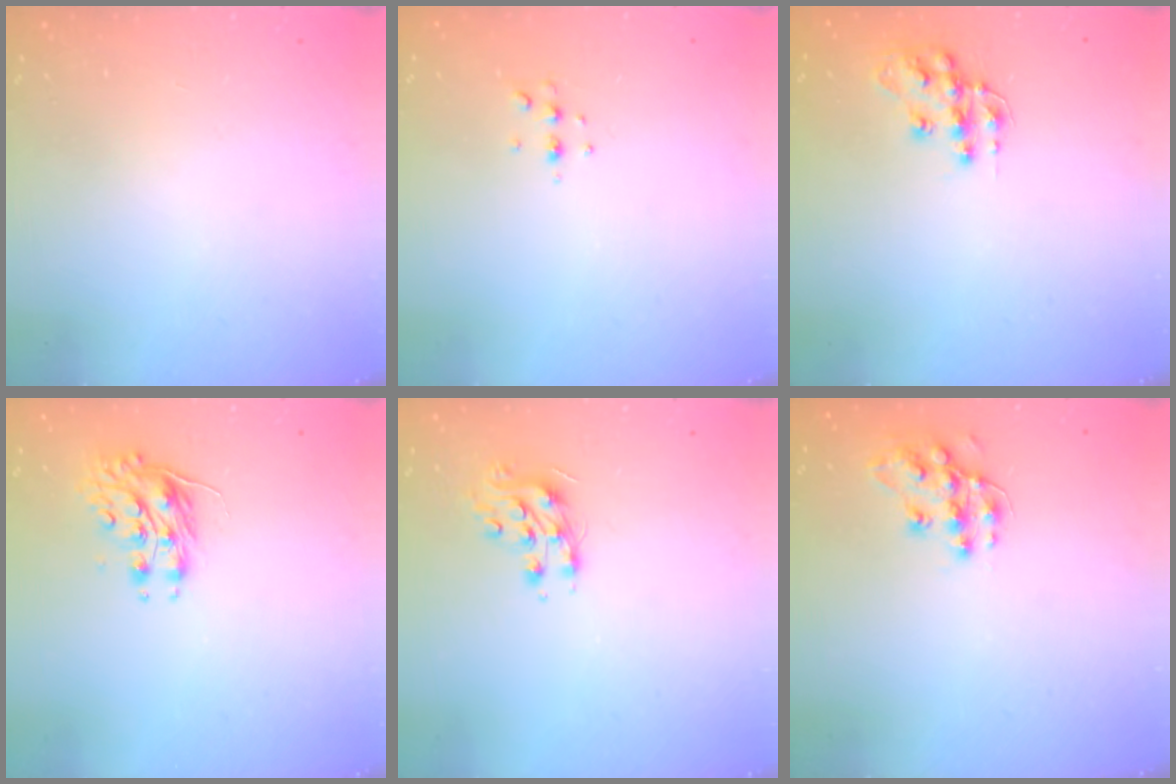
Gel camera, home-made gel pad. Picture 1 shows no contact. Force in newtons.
{"total": 3.7, "press": 3.6, "slide": 0.7}
{"total": 11.6, "press": 11.5, "slide": 0.8}
{"total": 8.0, "press": 8.0, "slide": 0.4}
{"total": 8.4, "press": 8.4, "slide": 0.2}
{"total": 11.3, "press": 11.3, "slide": 0.2}